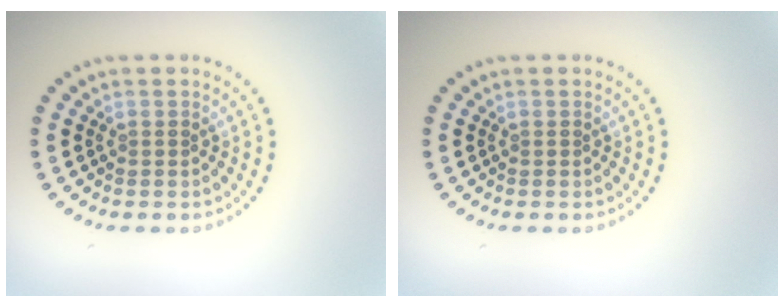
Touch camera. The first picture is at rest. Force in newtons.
{"total": 0.0}